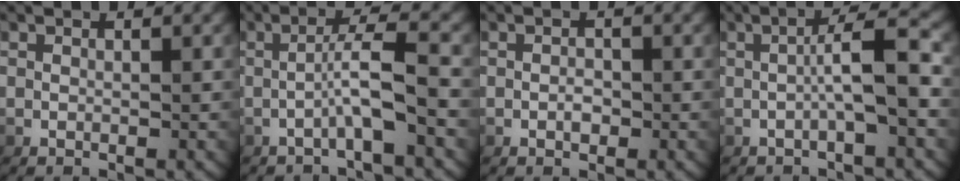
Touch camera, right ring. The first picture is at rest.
{"total": 3.4, "force": [-1.5, 0.1, 3.1], "torque": [-0.055, 0.006, -0.026]}
{"total": 1.0, "force": [-0.5, 0.6, 0.6], "torque": [-0.016, -0.006, -0.006]}
{"total": 3.8, "force": [-0.5, 0.4, 3.7], "torque": [-0.055, 0.011, -0.011]}